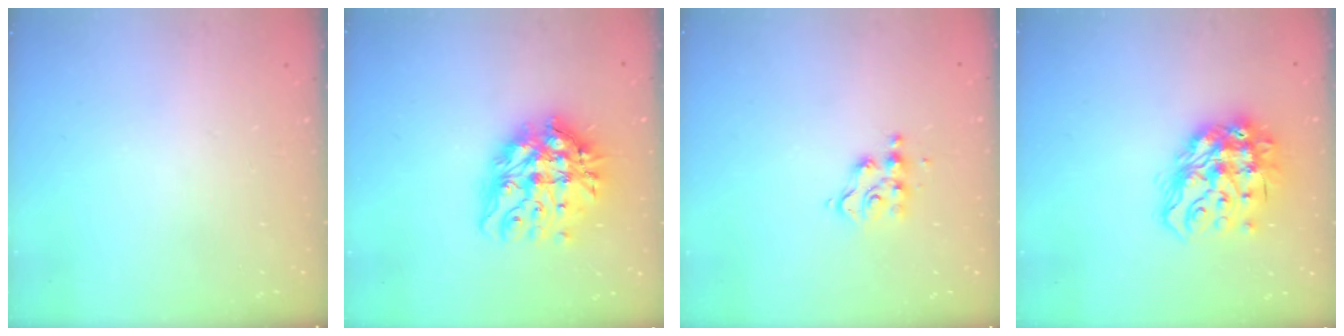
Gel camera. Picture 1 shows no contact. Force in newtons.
{"total": 17.5, "press": 17.4, "slide": 1.7}
{"total": 5.7, "press": 5.7, "slide": 0.3}
{"total": 19.6, "press": 19.5, "slide": 2.0}